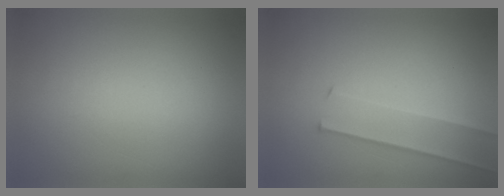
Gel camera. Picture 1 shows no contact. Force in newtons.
{"total": 2.0}